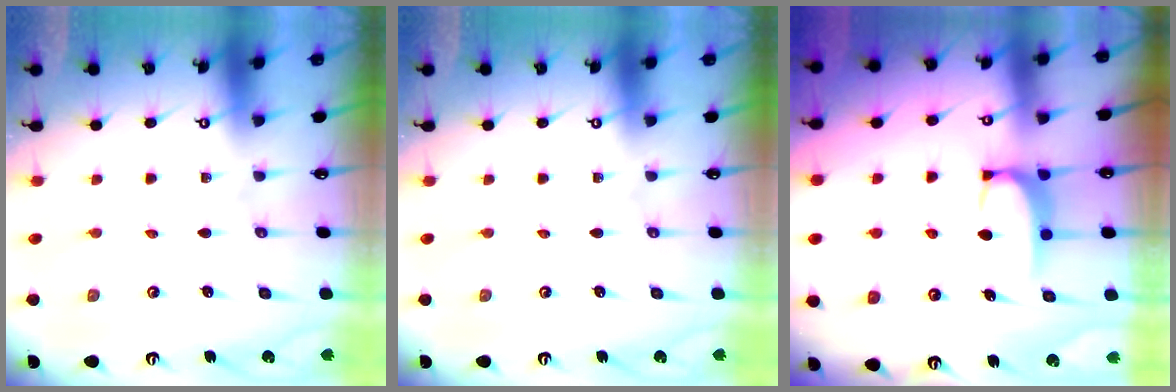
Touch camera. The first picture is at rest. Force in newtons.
{"total": 0.0}
{"total": 1.9, "press": 1.8, "slide": 0.5}